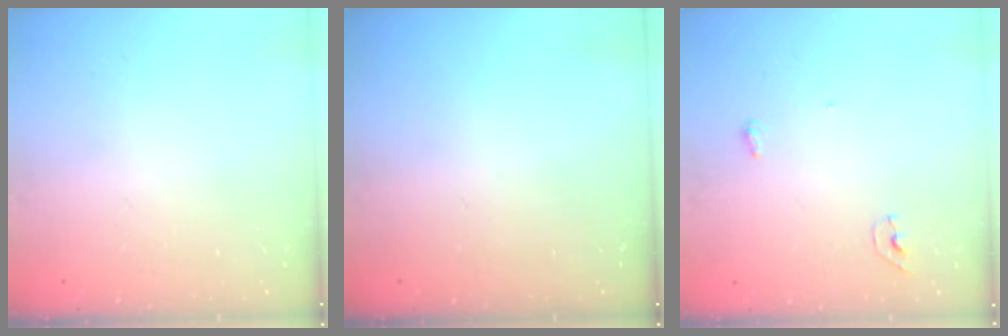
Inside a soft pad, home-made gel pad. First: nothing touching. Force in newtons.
{"total": 0.0}
{"total": 6.4, "press": 4.1, "slide": 4.9}